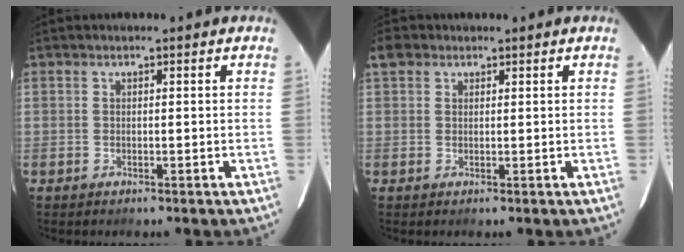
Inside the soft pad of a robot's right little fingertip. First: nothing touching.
{"total": 2.4, "force": [1.5, 1.8, 0.7], "torque": [-0.016, 0.019, 0.028]}